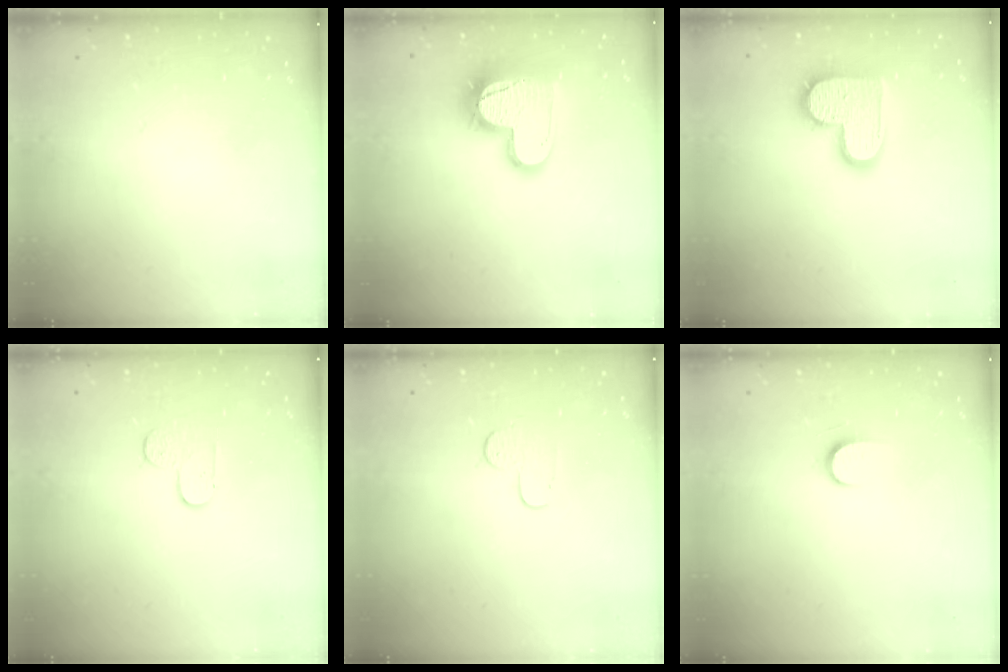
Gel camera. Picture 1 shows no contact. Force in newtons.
{"total": 15.9, "press": 15.9, "slide": 1.1}
{"total": 14.4, "press": 14.4, "slide": 1.0}
{"total": 5.4, "press": 5.3, "slide": 0.6}
{"total": 4.5, "press": 4.5, "slide": 0.5}
{"total": 5.4, "press": 5.4, "slide": 0.7}